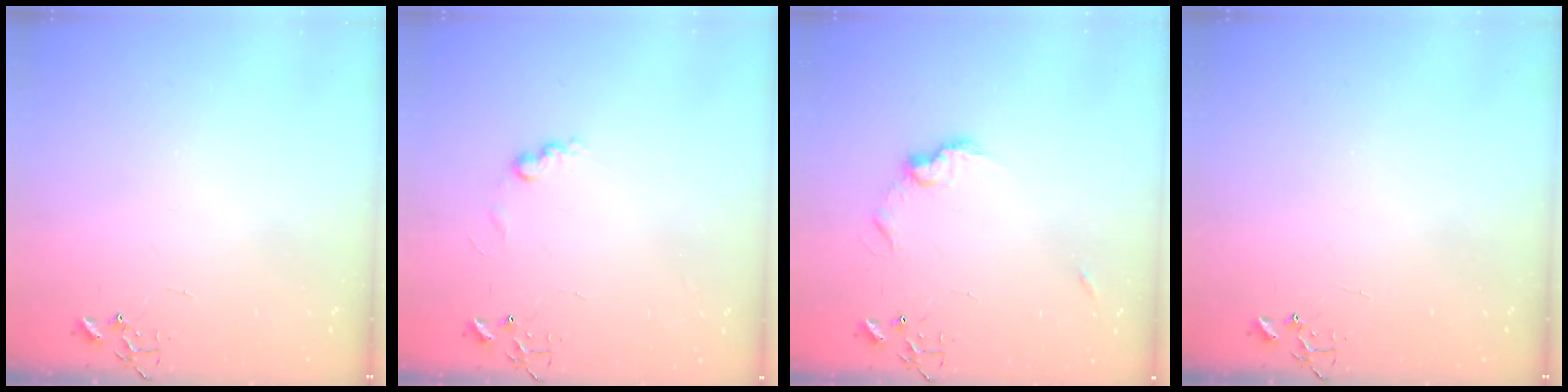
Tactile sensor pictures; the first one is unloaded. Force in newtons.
{"total": 6.6, "press": 6.5, "slide": 0.9}
{"total": 8.8, "press": 8.8, "slide": 0.4}
{"total": 0.0}